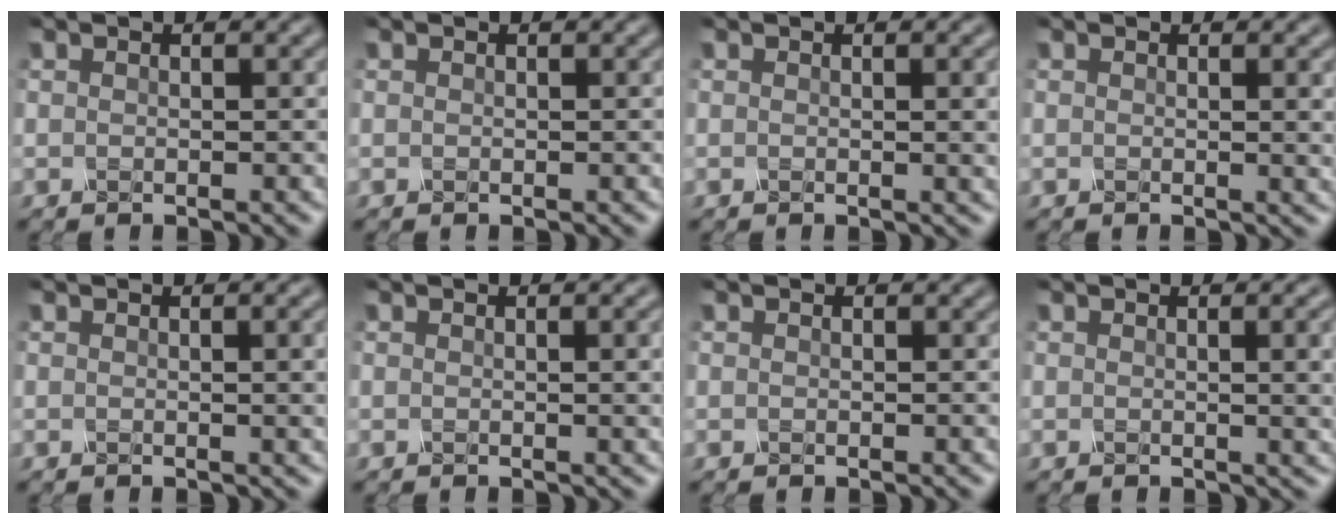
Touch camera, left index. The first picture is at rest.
{"total": 0.0}
{"total": 2.7, "force": [0.3, 0.8, 2.6], "torque": [-0.023, 0.003, 0.000]}
{"total": 2.7, "force": [0.3, 0.9, 2.6], "torque": [-0.021, 0.000, 0.001]}
{"total": 3.0, "force": [0.2, 0.9, 2.8], "torque": [-0.024, 0.005, -0.002]}
{"total": 3.0, "force": [0.2, 0.9, 2.9], "torque": [-0.025, 0.005, -0.002]}
{"total": 0.0}
{"total": 4.8, "force": [0.4, 1.9, 4.4], "torque": [-0.030, 0.007, 0.006]}